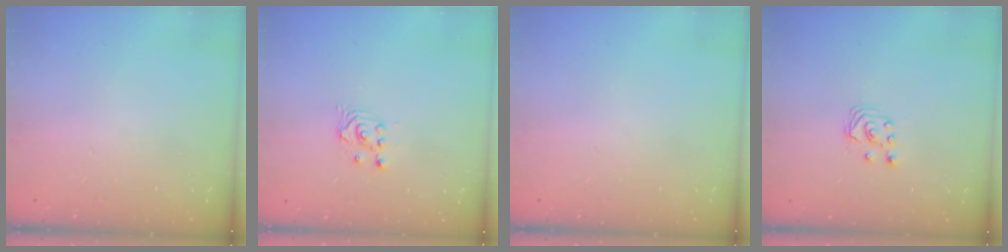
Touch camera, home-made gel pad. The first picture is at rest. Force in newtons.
{"total": 2.5, "press": 2.5, "slide": 0.3}
{"total": 0.0}
{"total": 2.6, "press": 2.6, "slide": 0.3}